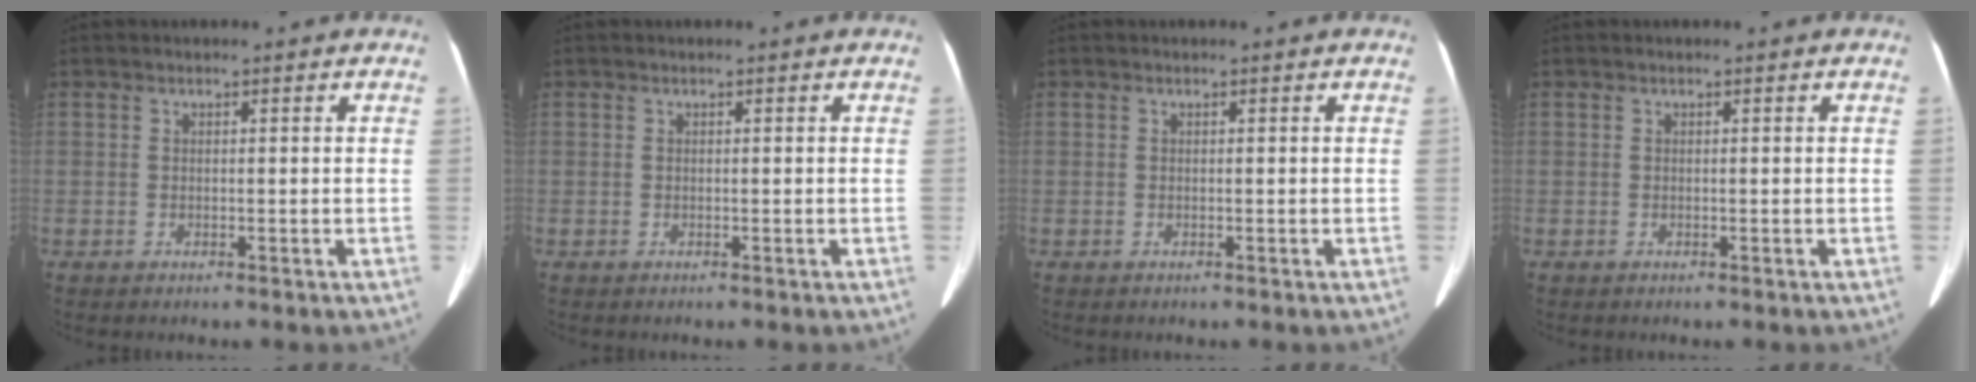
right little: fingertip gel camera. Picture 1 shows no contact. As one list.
[{"total": 0.0}, {"total": 0.0}, {"total": 0.0}]